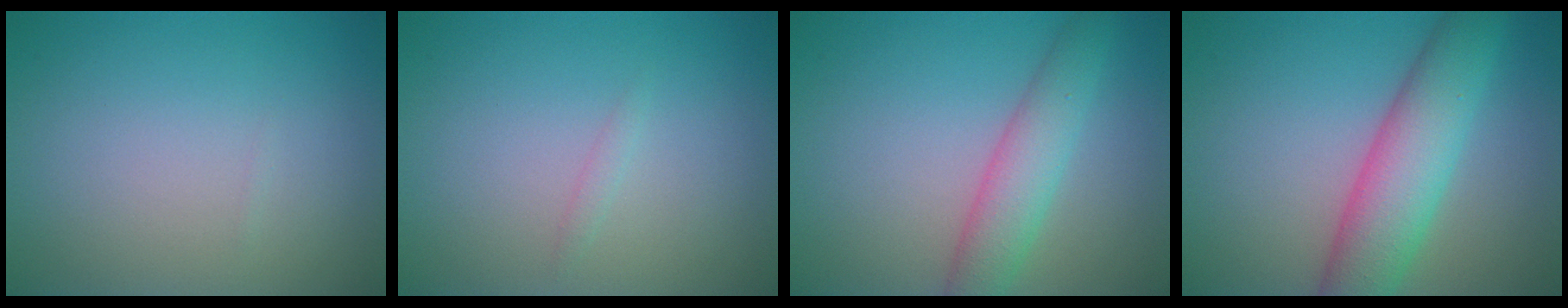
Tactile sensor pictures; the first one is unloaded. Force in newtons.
{"total": 0.6, "press": 0.6, "slide": 0.0}
{"total": 4.2, "press": 4.2, "slide": 0.2}
{"total": 6.7, "press": 6.7, "slide": 0.2}